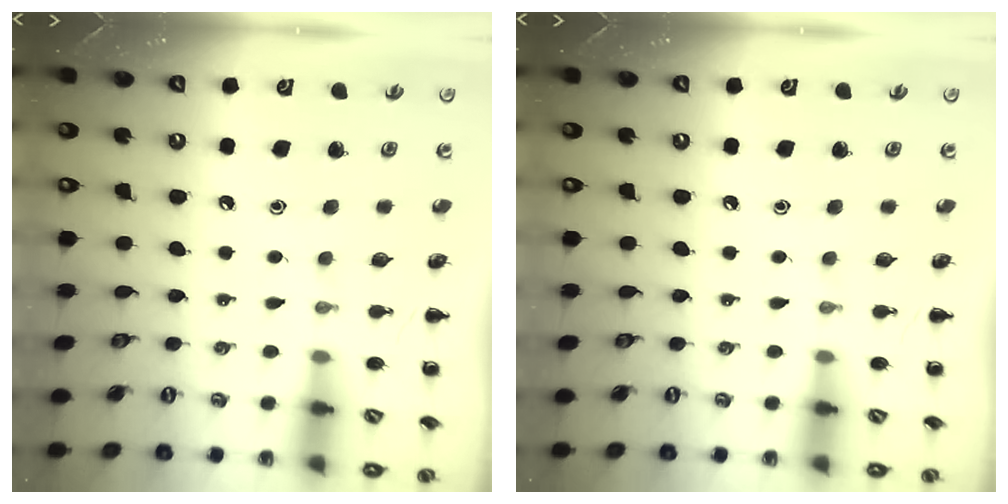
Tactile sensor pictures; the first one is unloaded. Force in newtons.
{"total": 0.0}